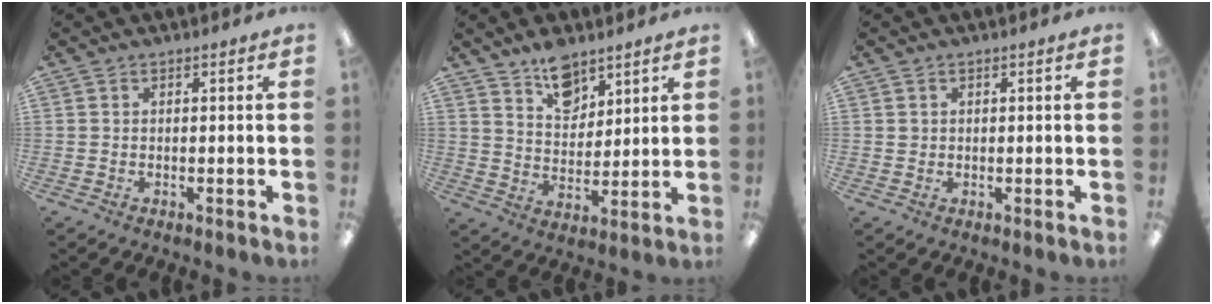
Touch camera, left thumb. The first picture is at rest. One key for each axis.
{"total": 9.4, "fx": 7.3, "fy": 5.1, "fz": 2.9, "tx": -0.035, "ty": -0.048, "tz": 0.133}
{"total": 0.8, "fx": 0.3, "fy": 0.7, "fz": 0.0, "tx": 0.001, "ty": 0.003, "tz": 0.005}